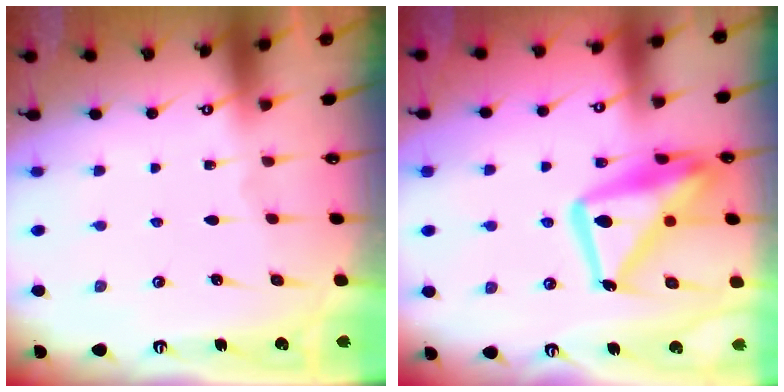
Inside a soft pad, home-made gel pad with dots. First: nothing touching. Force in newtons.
{"total": 18.7, "press": 18.6, "slide": 1.8}